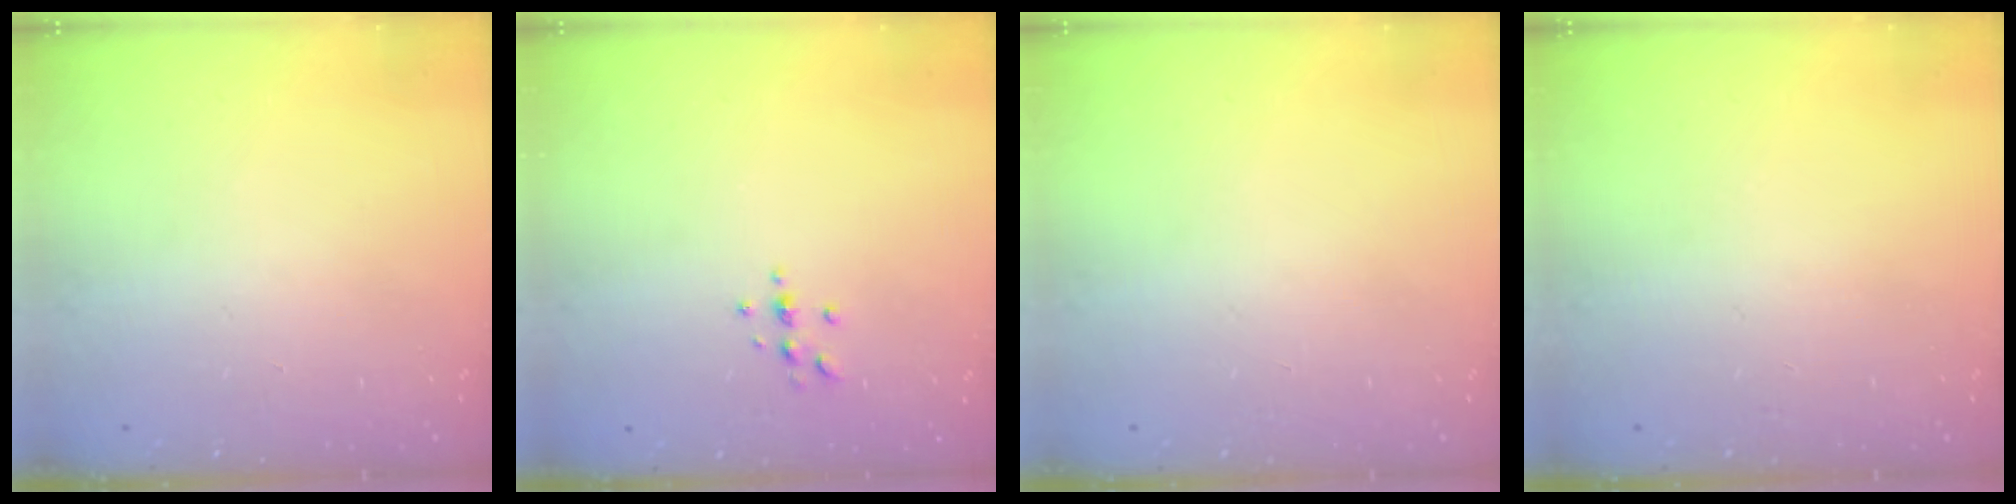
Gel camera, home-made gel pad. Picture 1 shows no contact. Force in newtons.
{"total": 2.7, "press": 2.7, "slide": 0.3}
{"total": 0.0}
{"total": 0.0}